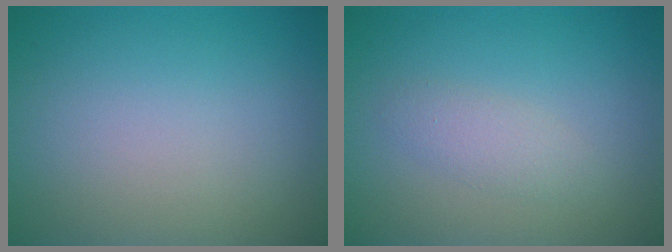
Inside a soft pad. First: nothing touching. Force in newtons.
{"total": 1.6, "press": 1.6, "slide": 0.0}